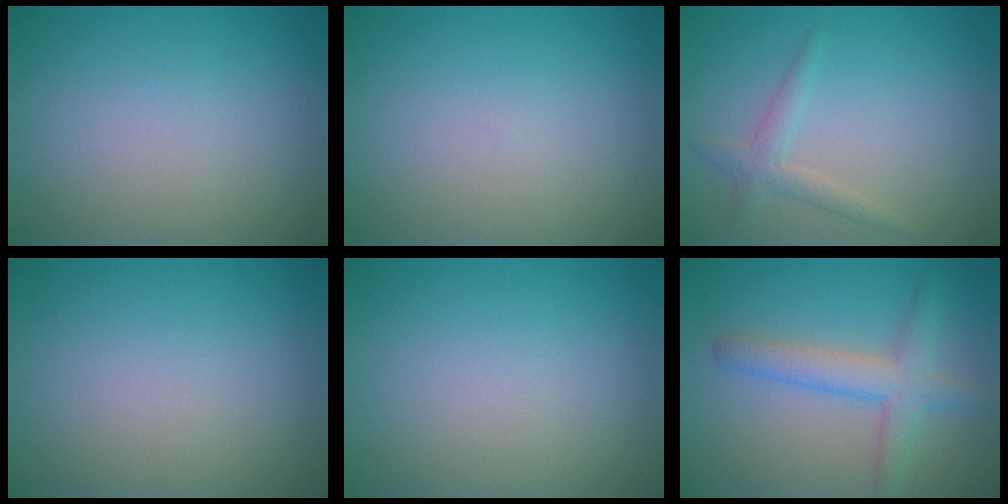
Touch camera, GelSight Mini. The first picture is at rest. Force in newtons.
{"total": 0.0}
{"total": 1.7, "press": 1.7, "slide": 0.0}
{"total": 0.0}
{"total": 0.0}
{"total": 3.7, "press": 3.7, "slide": 0.1}